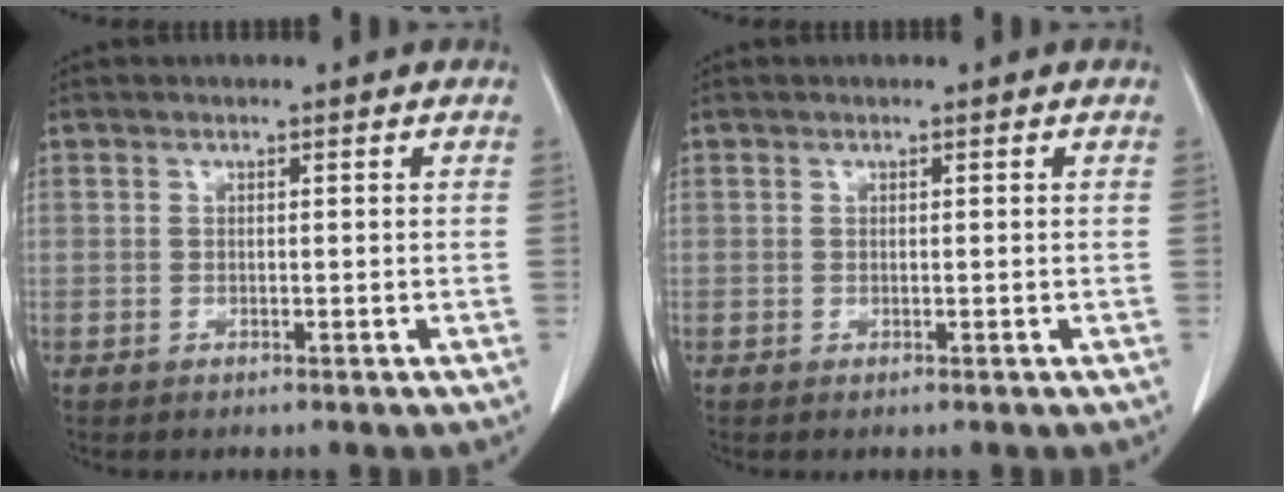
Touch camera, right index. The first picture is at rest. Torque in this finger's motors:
{"motor_torque": [-0.02, 0.00, 0.01, 0.02]}